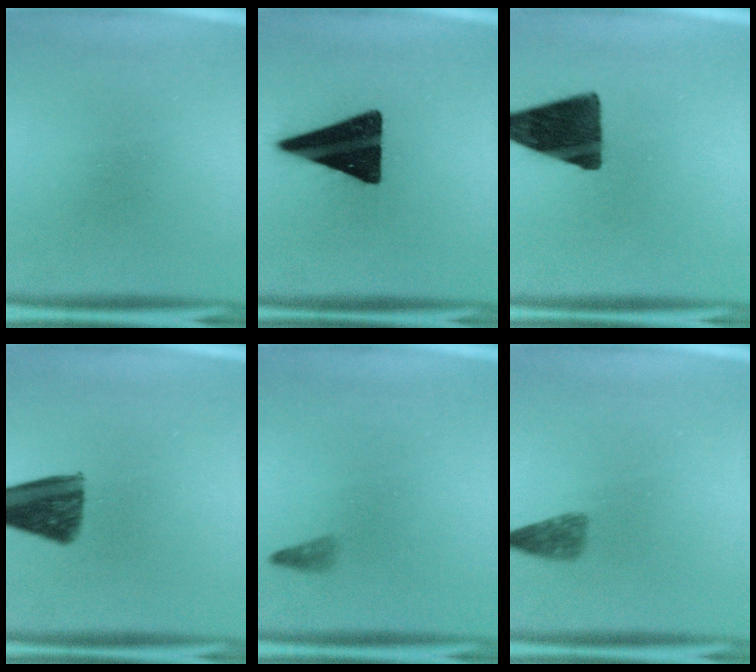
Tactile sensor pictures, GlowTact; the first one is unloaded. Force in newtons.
{"total": 17.9}
{"total": 14.5}
{"total": 10.3}
{"total": 0.9}
{"total": 2.4}